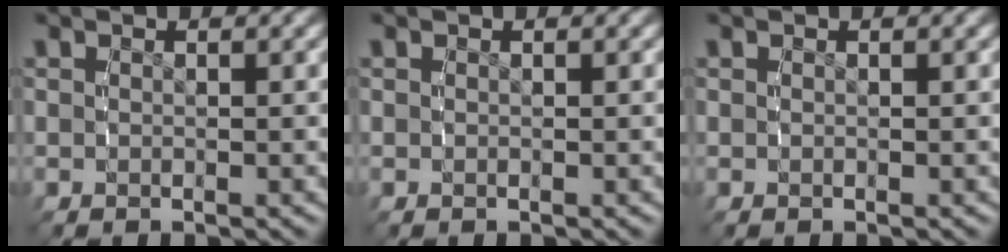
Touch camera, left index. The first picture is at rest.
{"total": 0.0}
{"total": 0.0}